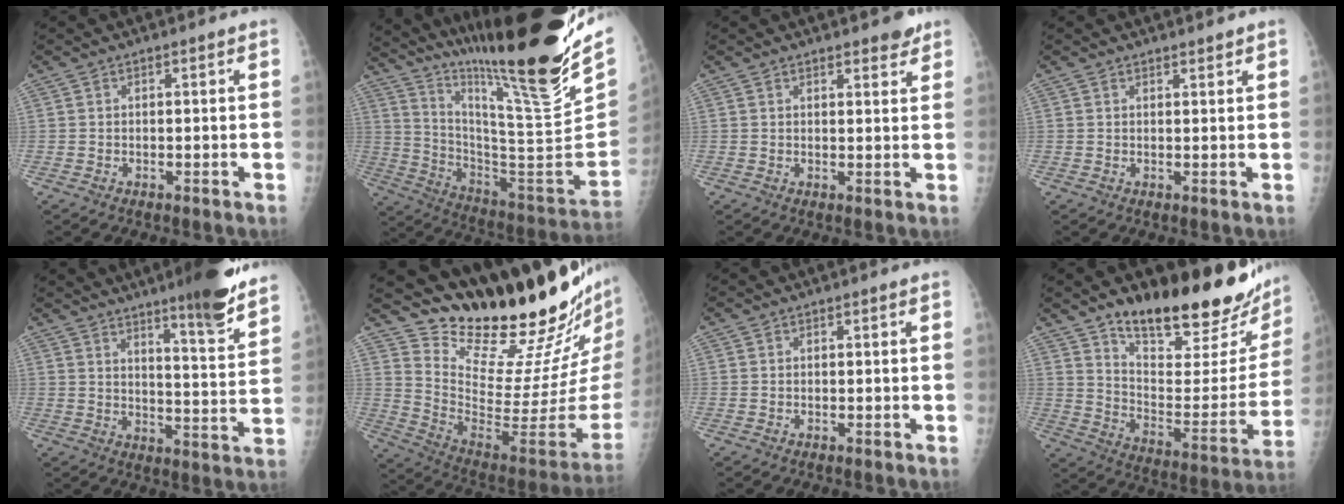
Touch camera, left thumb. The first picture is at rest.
{"total": 30.6, "force": [23.8, 2.0, 19.1], "torque": [-0.286, -0.139, 0.376]}
{"total": 3.8, "force": [3.1, 1.2, 1.9], "torque": [-0.008, -0.016, 0.041]}
{"total": 1.4, "force": [1.3, 0.2, 0.3], "torque": [0.002, -0.010, 0.021]}
{"total": 13.0, "force": [9.8, 1.4, 8.4], "torque": [-0.101, -0.069, 0.141]}
{"total": 26.8, "force": [22.5, 4.6, 13.9], "torque": [-0.182, -0.175, 0.340]}
{"total": 0.0}
{"total": 26.6, "force": [19.9, 8.3, 15.5], "torque": [-0.189, -0.108, 0.295]}